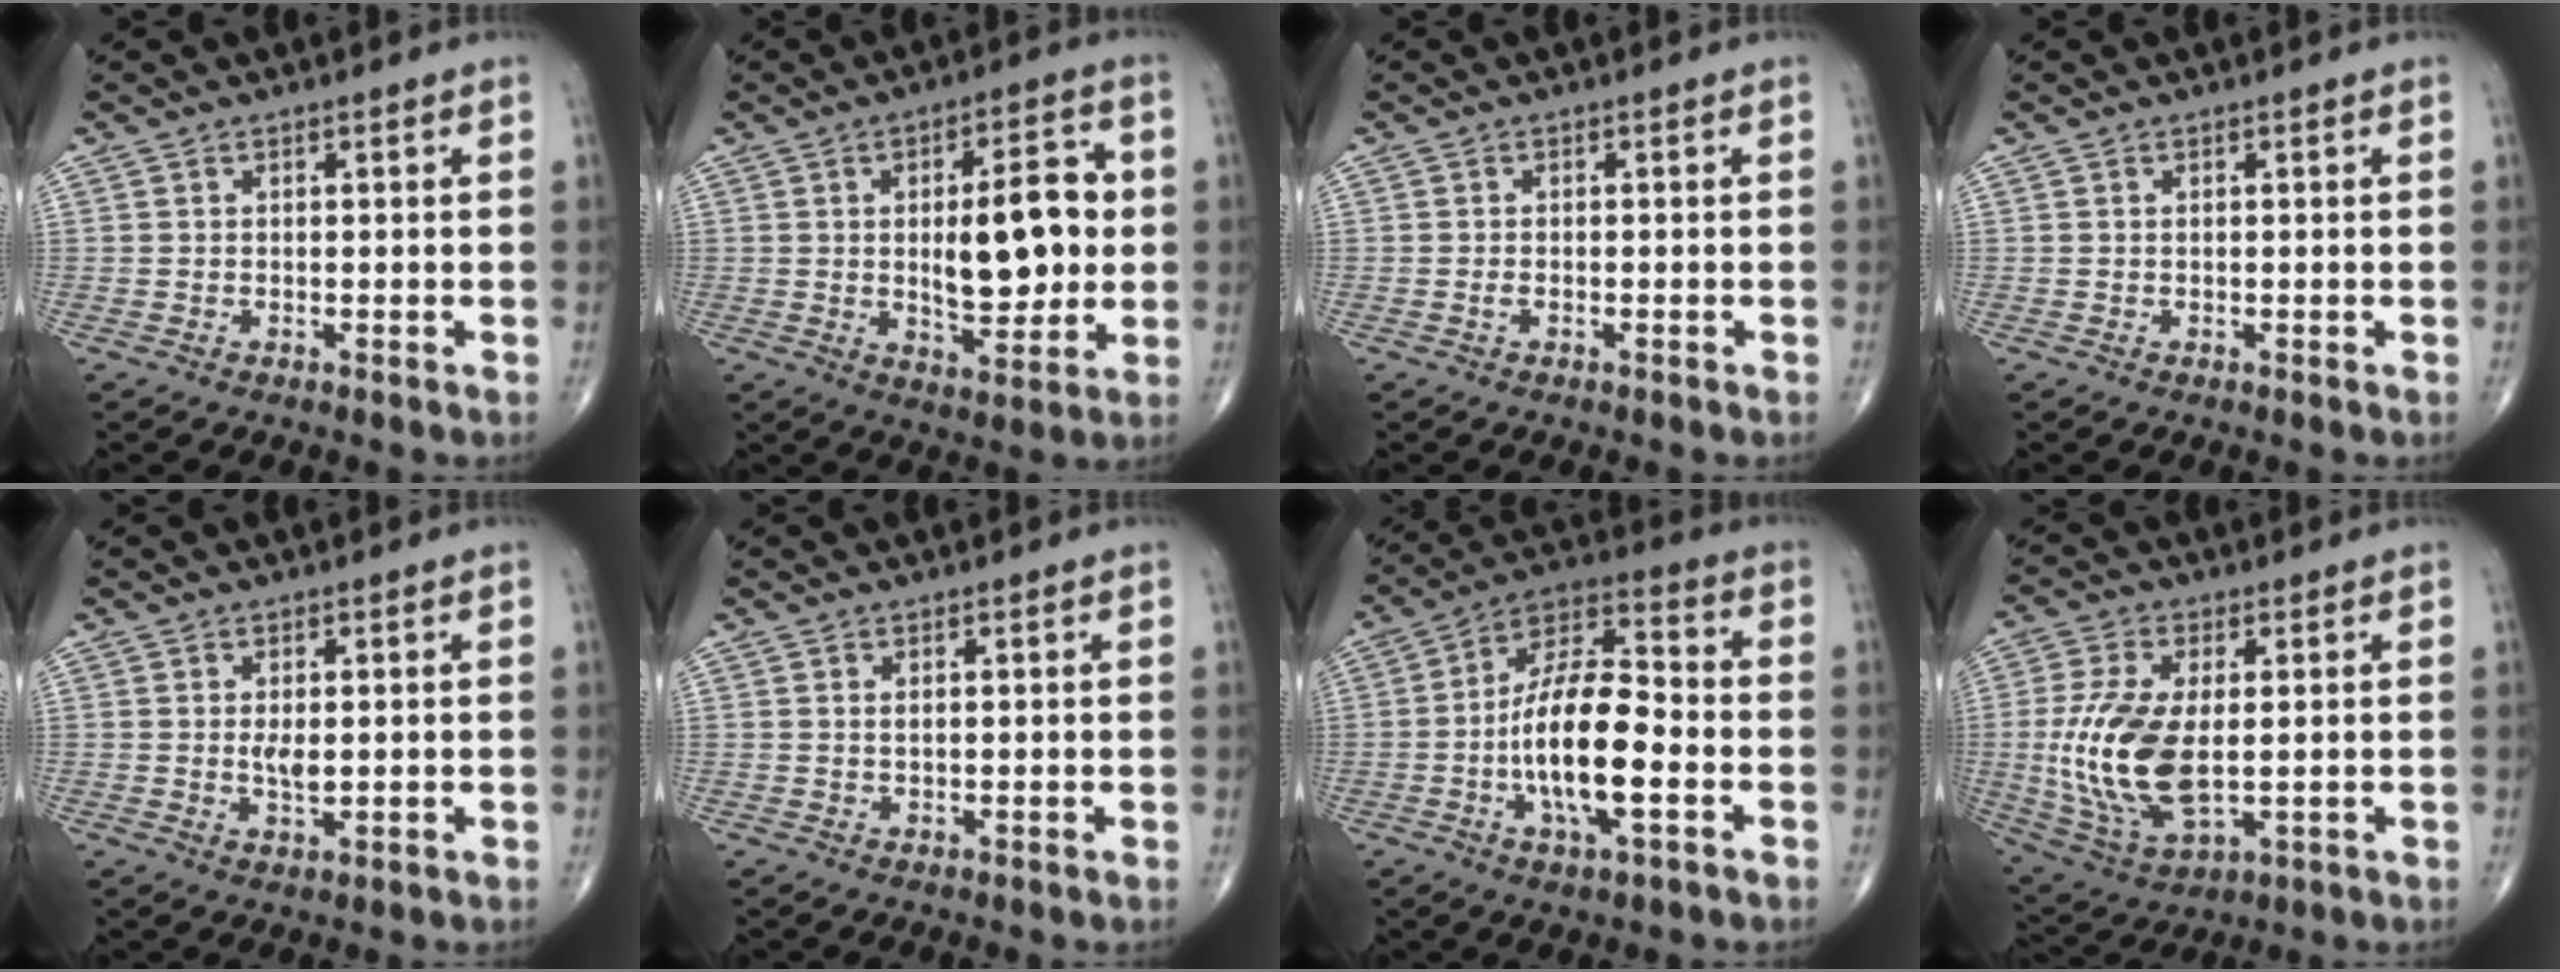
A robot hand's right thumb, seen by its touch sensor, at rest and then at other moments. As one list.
[{"total": 14.7, "force": [0.8, 6.3, 13.2], "torque": [-0.164, 0.000, 0.017]}, {"total": 0.7, "force": [-0.3, 0.2, 0.6], "torque": [-0.014, 0.000, -0.007]}, {"total": 0.0}, {"total": 2.9, "force": [0.1, 1.2, 2.6], "torque": [-0.047, -0.006, 0.003]}, {"total": 0.7, "force": [0.2, 0.2, 0.6], "torque": [-0.014, -0.001, 0.004]}, {"total": 16.5, "force": [-3.8, 6.0, 14.9], "torque": [-0.267, 0.033, -0.073]}, {"total": 16.1, "force": [-0.3, 8.0, 14.0], "torque": [-0.300, -0.013, 0.008]}]